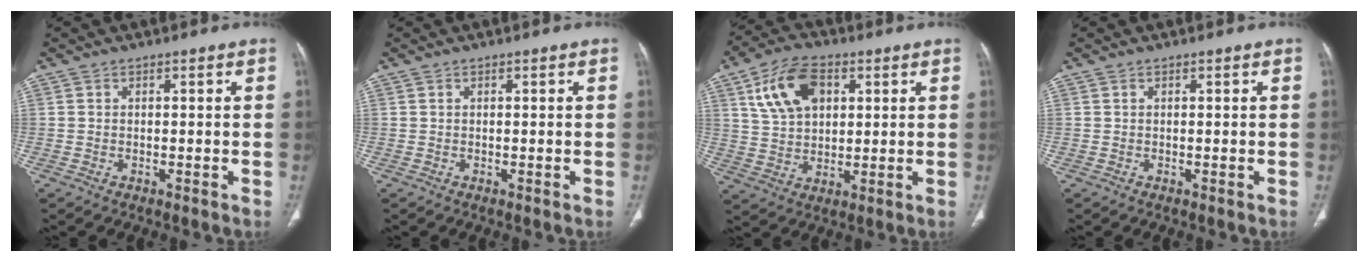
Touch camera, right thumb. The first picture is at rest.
{"total": 0.0}
{"total": 12.1, "force": [4.5, 7.7, 8.3], "torque": [-0.136, 0.000, 0.083]}
{"total": 0.0}